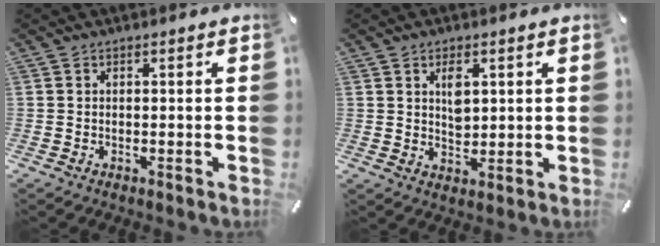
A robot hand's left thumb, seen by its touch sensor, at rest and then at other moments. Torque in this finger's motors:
{"motor_torque": [0.82, 1.21, 0.46, -0.45, 0.23]}